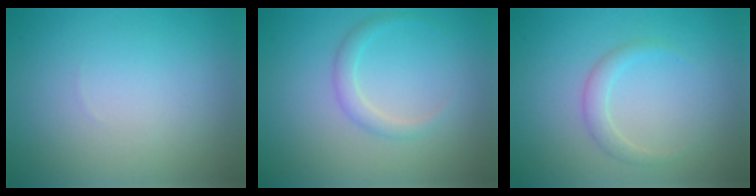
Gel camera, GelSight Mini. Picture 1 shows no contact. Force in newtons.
{"total": 1.6, "press": 1.5, "slide": 0.2}
{"total": 1.4, "press": 1.4, "slide": 0.0}